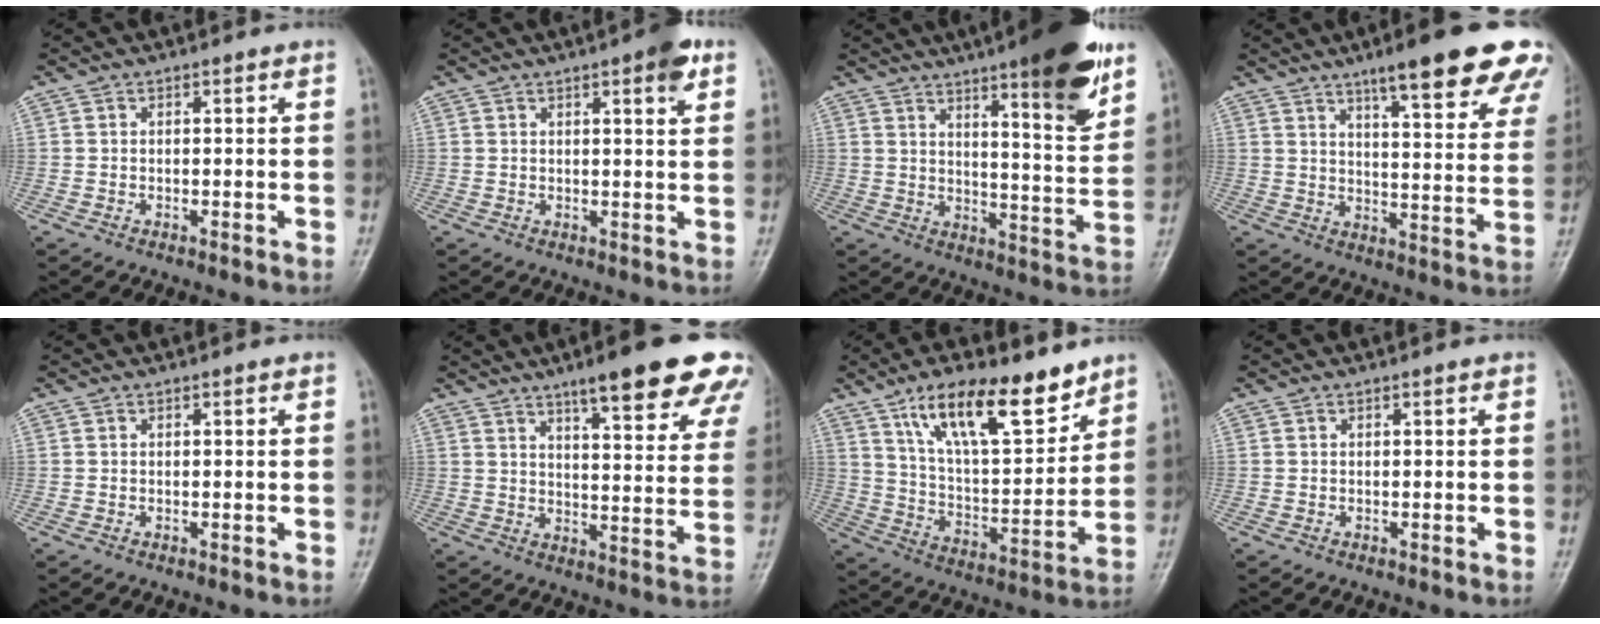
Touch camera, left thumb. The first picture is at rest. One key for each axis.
{"total": 4.8, "fx": 2.5, "fy": 1.0, "fz": 3.9, "tx": -0.047, "ty": -0.008, "tz": 0.028}
{"total": 17.0, "fx": 10.5, "fy": 3.0, "fz": 13.1, "tx": -0.160, "ty": -0.057, "tz": 0.152}
{"total": 20.4, "fx": 13.8, "fy": 4.2, "fz": 14.4, "tx": -0.158, "ty": -0.050, "tz": 0.178}
{"total": 0.0}
{"total": 19.5, "fx": 13.2, "fy": 4.3, "fz": 13.8, "tx": -0.147, "ty": -0.048, "tz": 0.167}
{"total": 17.8, "fx": 11.6, "fy": 6.3, "fz": 11.9, "tx": -0.162, "ty": -0.062, "tz": 0.209}
{"total": 0.0}